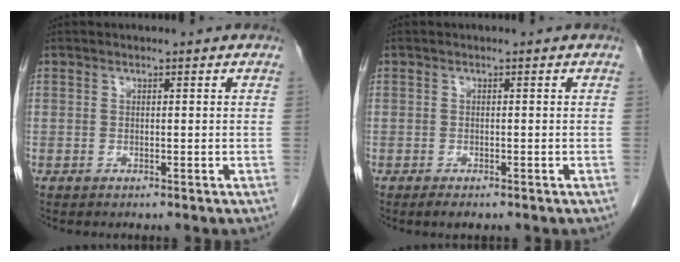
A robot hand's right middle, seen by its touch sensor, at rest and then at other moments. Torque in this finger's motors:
{"motor_torque": [0.24, 0.15, -0.06, -0.01]}